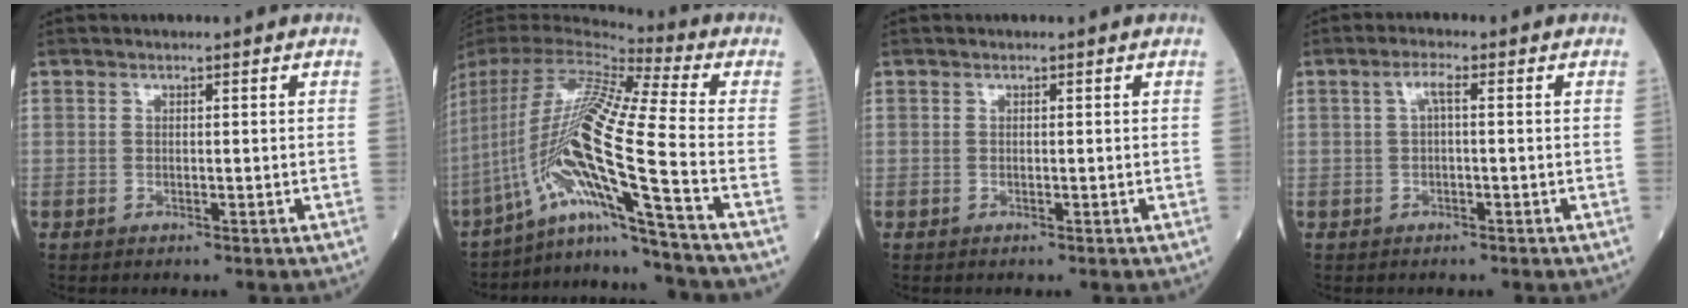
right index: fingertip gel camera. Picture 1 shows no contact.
{"total": 20.4, "force": [-9.9, -3.0, 17.6], "torque": [-0.366, -0.008, -0.185]}
{"total": 0.0}
{"total": 2.2, "force": [0.3, 0.3, 2.2], "torque": [-0.043, 0.009, 0.007]}